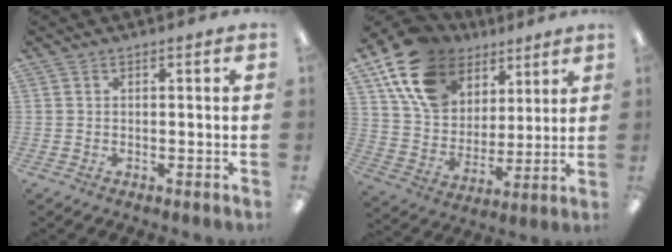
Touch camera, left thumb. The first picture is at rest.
{"total": 18.0, "force": [10.3, 12.3, 8.1], "torque": [-0.159, -0.038, 0.197]}